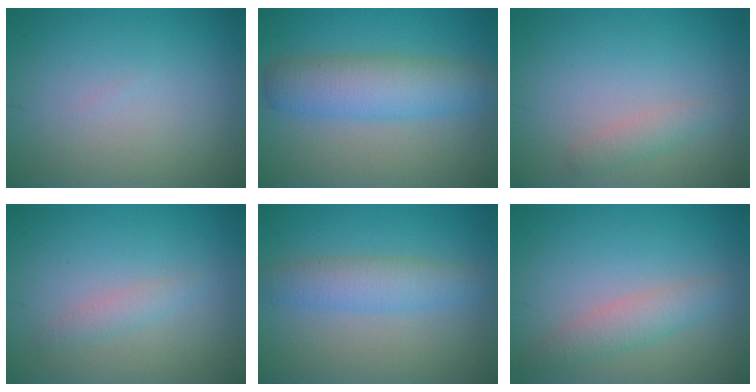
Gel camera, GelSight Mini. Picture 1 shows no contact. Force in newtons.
{"total": 5.6, "press": 5.6, "slide": 0.2}
{"total": 1.5, "press": 1.5, "slide": 0.0}
{"total": 1.3, "press": 1.3, "slide": 0.0}
{"total": 3.4, "press": 3.4, "slide": 0.1}
{"total": 2.7, "press": 2.6, "slide": 0.2}